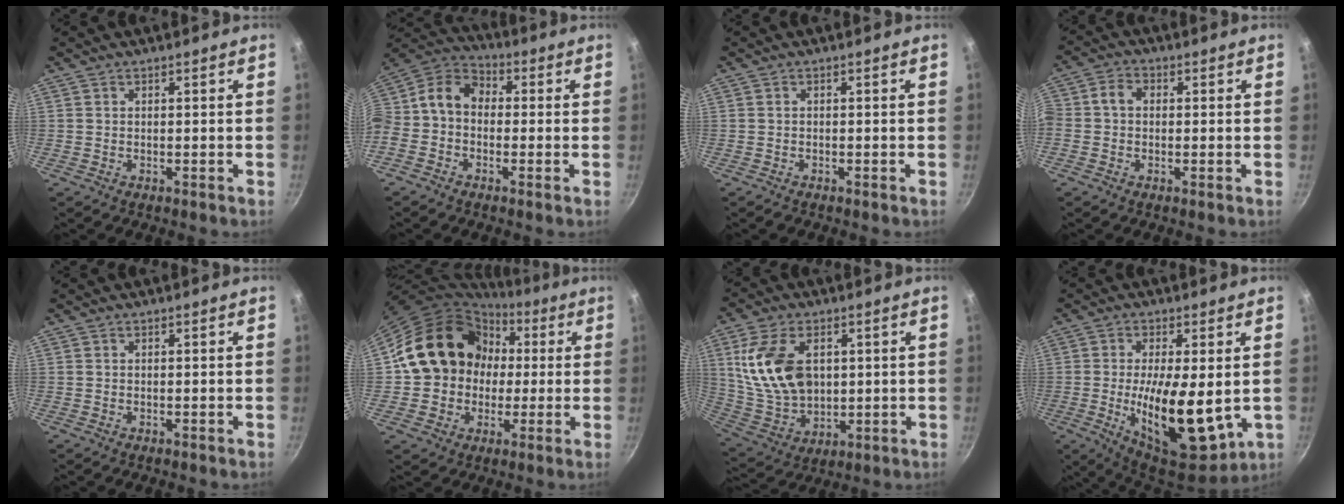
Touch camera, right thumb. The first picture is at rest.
{"total": 11.3, "force": [-1.0, 8.7, 7.2], "torque": [-0.131, 0.050, -0.045]}
{"total": 0.7, "force": [-0.5, 0.4, 0.1], "torque": [-0.004, 0.011, -0.009]}
{"total": 4.4, "force": [-0.2, 3.5, 2.7], "torque": [-0.056, 0.021, -0.021]}
{"total": 0.0}
{"total": 18.3, "force": [2.1, 15.8, 9.0], "torque": [-0.125, 0.045, 0.034]}
{"total": 16.3, "force": [3.4, 10.7, 11.8], "torque": [-0.206, -0.015, 0.082]}
{"total": 16.9, "force": [-1.3, 6.9, 15.4], "torque": [-0.234, -0.014, -0.007]}